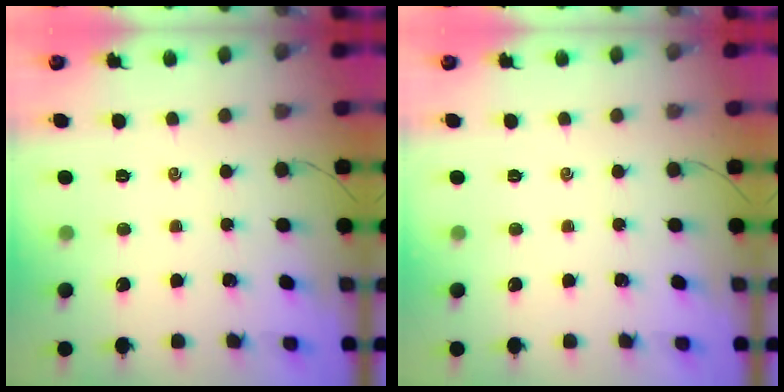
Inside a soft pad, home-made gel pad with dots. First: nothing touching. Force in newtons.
{"total": 0.0}